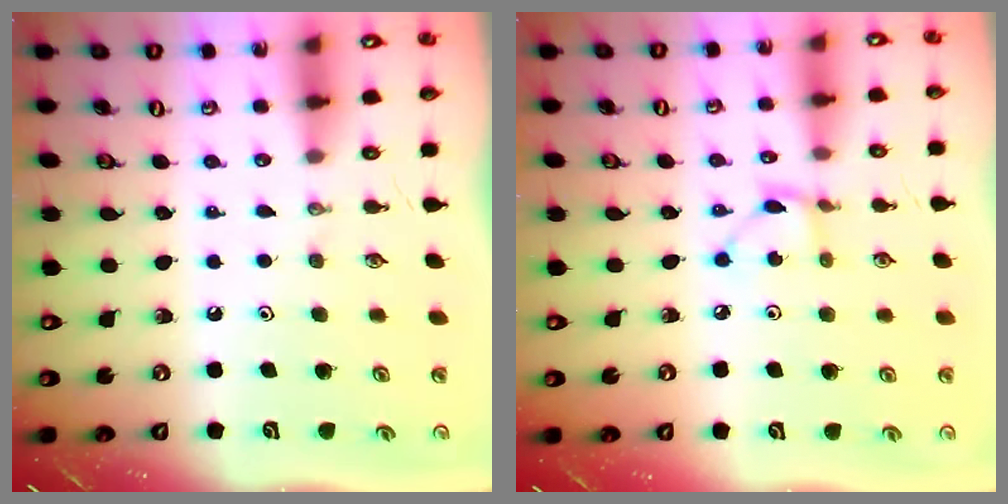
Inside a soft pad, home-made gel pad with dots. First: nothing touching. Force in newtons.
{"total": 2.6, "press": 2.6, "slide": 0.1}